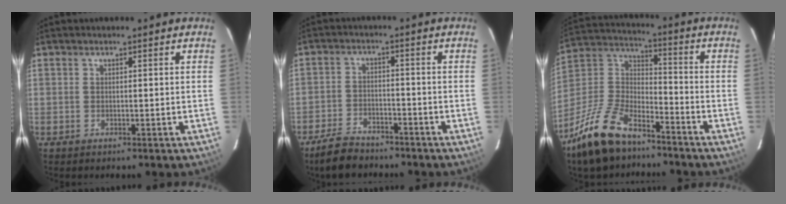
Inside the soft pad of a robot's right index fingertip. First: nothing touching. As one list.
[{"total": 6.0, "force": [-5.0, 2.5, 2.1], "torque": [-0.066, 0.000, -0.087]}, {"total": 18.6, "force": [-13.0, 8.2, 10.4], "torque": [-0.233, 0.001, -0.242]}]